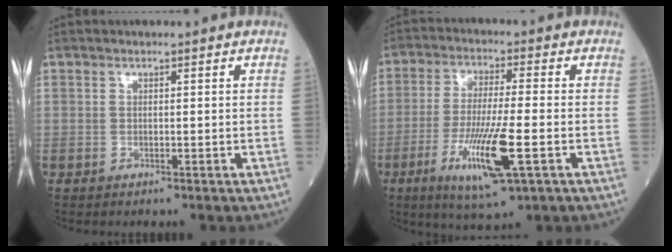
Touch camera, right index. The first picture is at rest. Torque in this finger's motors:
{"motor_torque": [0.33, -0.24, 0.28, 0.16]}